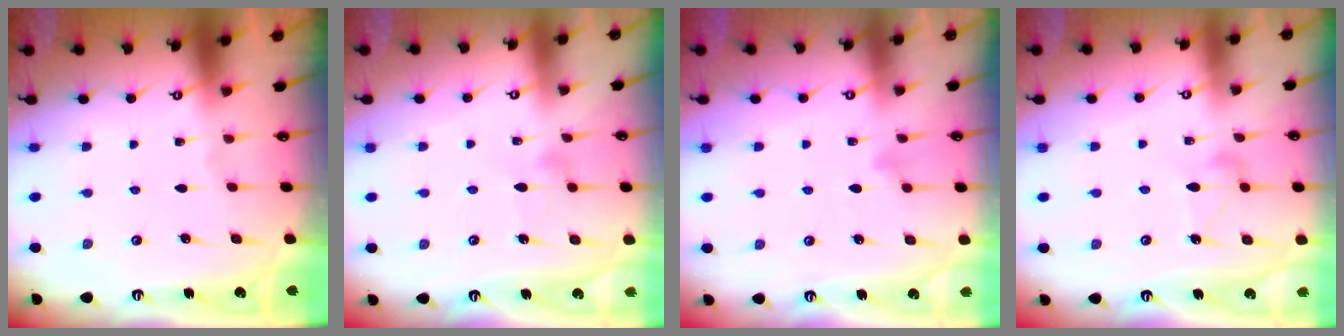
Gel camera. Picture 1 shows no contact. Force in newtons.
{"total": 5.4, "press": 5.4, "slide": 0.4}
{"total": 6.2, "press": 6.2, "slide": 0.5}
{"total": 8.5, "press": 8.5, "slide": 0.3}